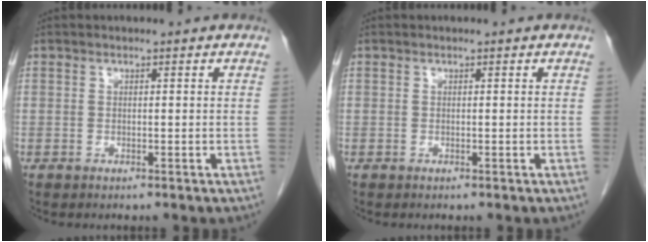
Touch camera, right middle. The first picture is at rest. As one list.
[{"total": 0.0}]